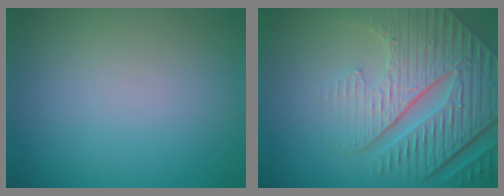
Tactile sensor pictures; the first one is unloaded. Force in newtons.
{"total": 8.6, "press": 6.2, "slide": 5.9}